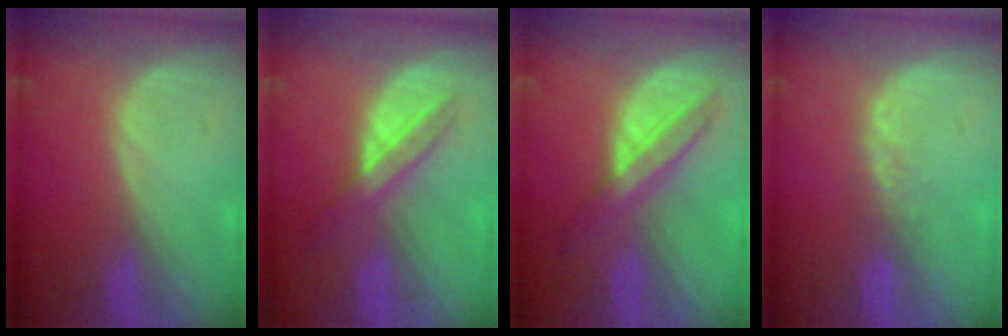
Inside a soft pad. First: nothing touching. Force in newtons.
{"total": 6.0, "press": 5.3, "slide": 2.7}
{"total": 6.1, "press": 6.0, "slide": 0.9}
{"total": 2.5, "press": 1.9, "slide": 1.5}